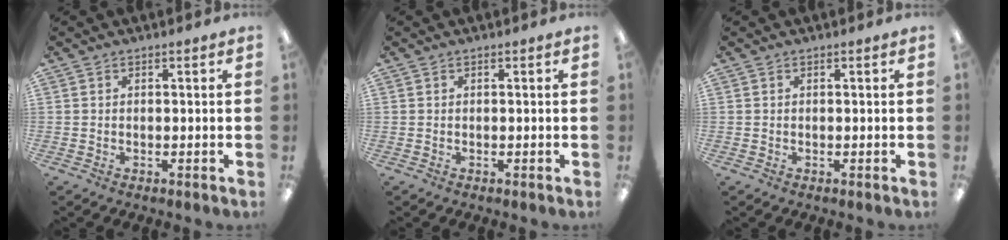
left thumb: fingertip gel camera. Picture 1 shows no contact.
{"total": 0.0}
{"total": 0.0}